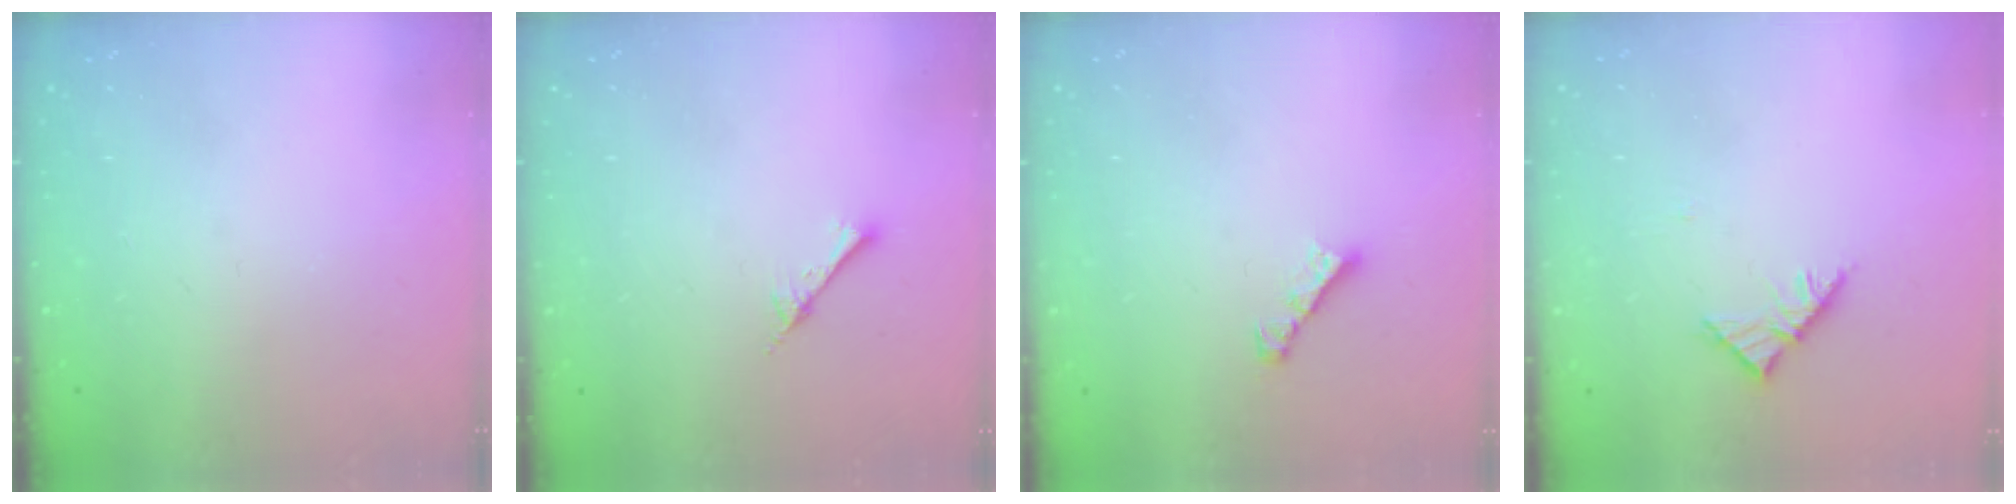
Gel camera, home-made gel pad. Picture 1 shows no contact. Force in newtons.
{"total": 2.6, "press": 2.6, "slide": 0.3}
{"total": 3.0, "press": 3.0, "slide": 0.3}
{"total": 4.5, "press": 4.3, "slide": 1.0}